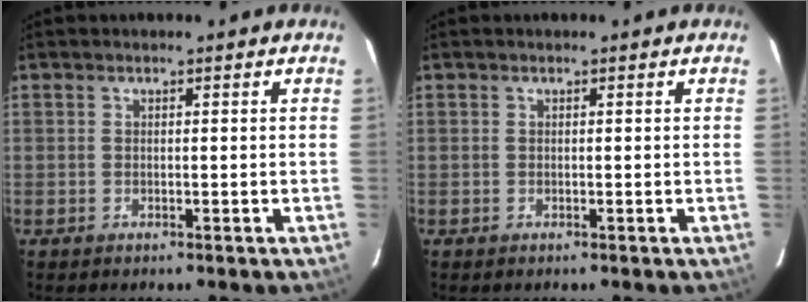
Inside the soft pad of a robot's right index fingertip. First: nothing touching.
{"total": 0.0}